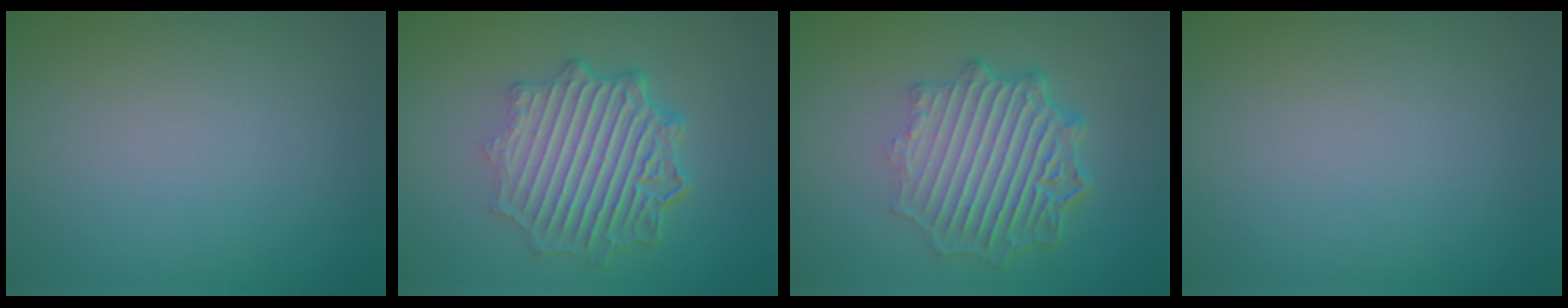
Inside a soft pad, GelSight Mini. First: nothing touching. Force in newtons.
{"total": 7.0, "press": 5.3, "slide": 4.5}
{"total": 7.2, "press": 5.2, "slide": 4.9}
{"total": 0.0}